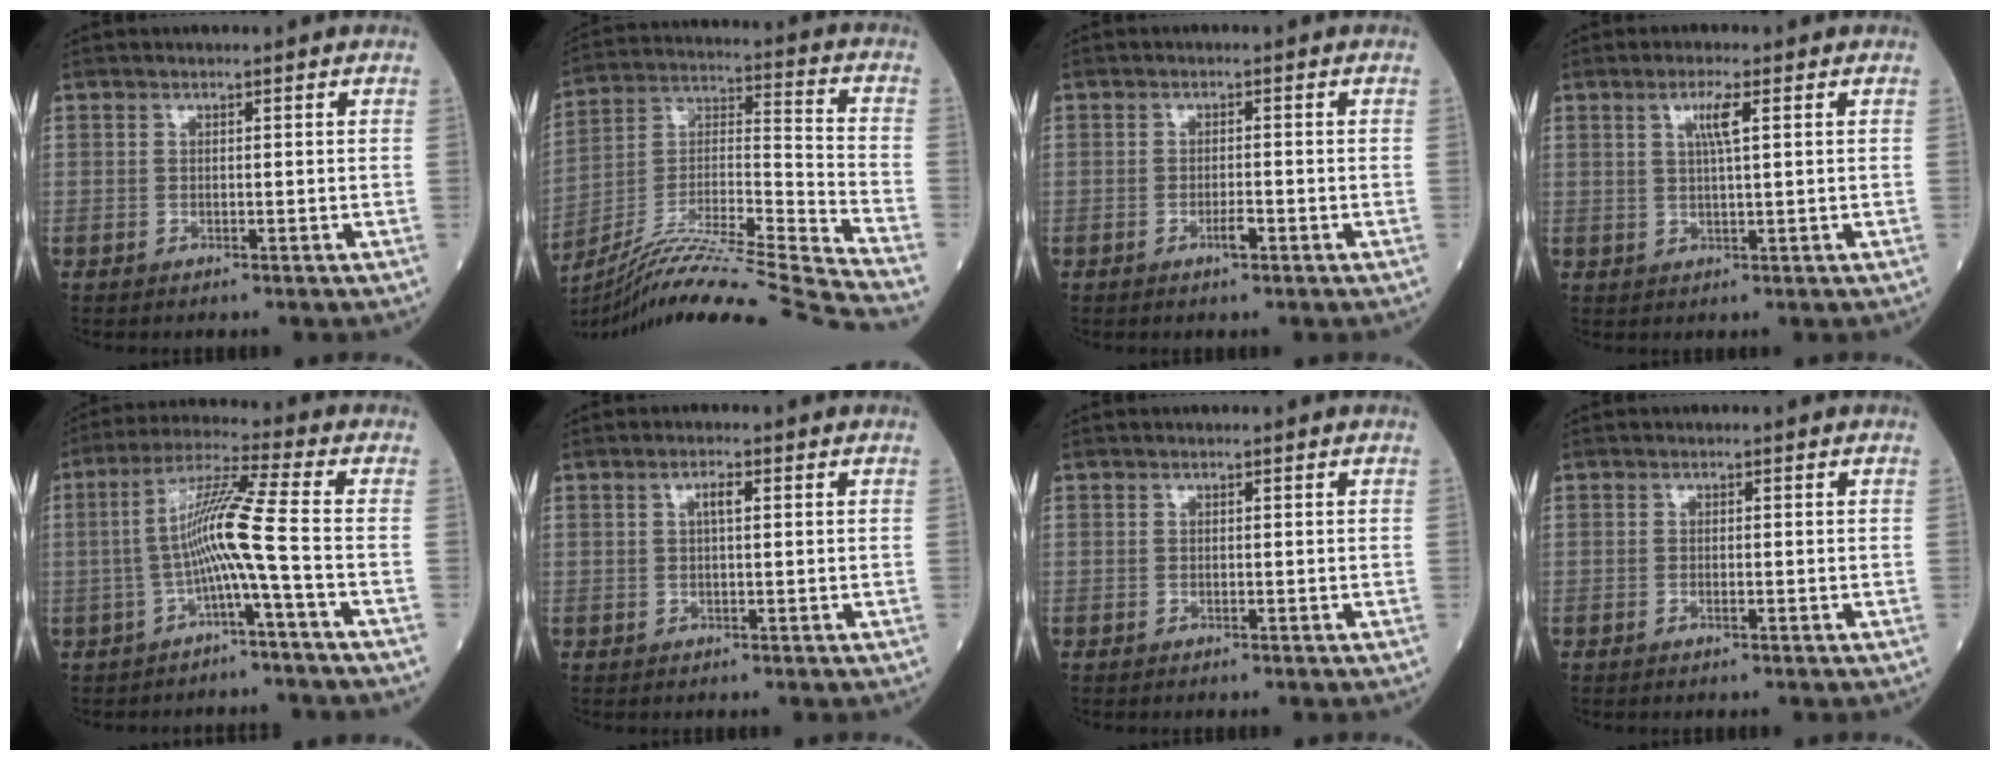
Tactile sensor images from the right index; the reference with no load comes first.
{"total": 25.8, "force": [-22.8, -2.6, 11.8], "torque": [-0.194, -0.027, -0.377]}
{"total": 1.8, "force": [-0.9, 0.3, 1.5], "torque": [-0.028, -0.001, -0.017]}
{"total": 3.4, "force": [1.3, 0.0, 3.2], "torque": [-0.063, 0.001, 0.022]}
{"total": 8.3, "force": [-2.0, -1.7, 7.9], "torque": [-0.156, 0.023, -0.035]}
{"total": 2.0, "force": [0.6, 0.5, 1.9], "torque": [-0.038, 0.003, 0.009]}
{"total": 0.0}
{"total": 0.7, "force": [-0.3, 0.1, 0.6], "torque": [-0.014, -0.002, -0.005]}